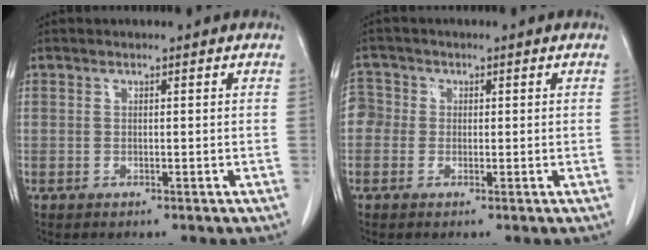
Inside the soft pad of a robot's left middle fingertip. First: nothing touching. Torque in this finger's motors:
{"motor_torque": [0.12, -0.05, -0.11, -0.03]}